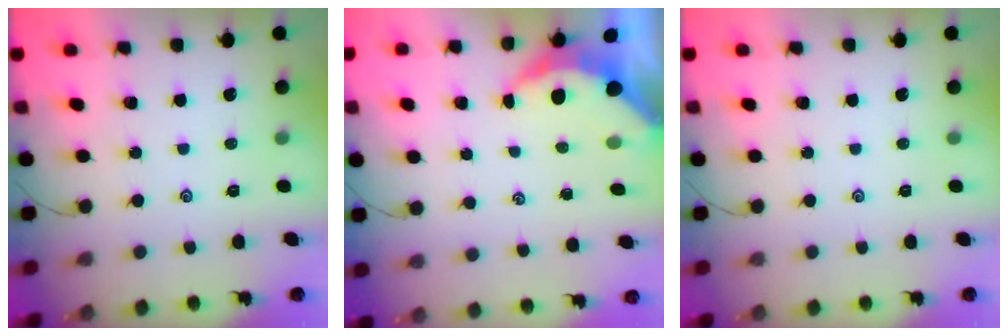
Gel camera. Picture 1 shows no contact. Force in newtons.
{"total": 5.8, "press": 5.7, "slide": 0.8}
{"total": 0.0}